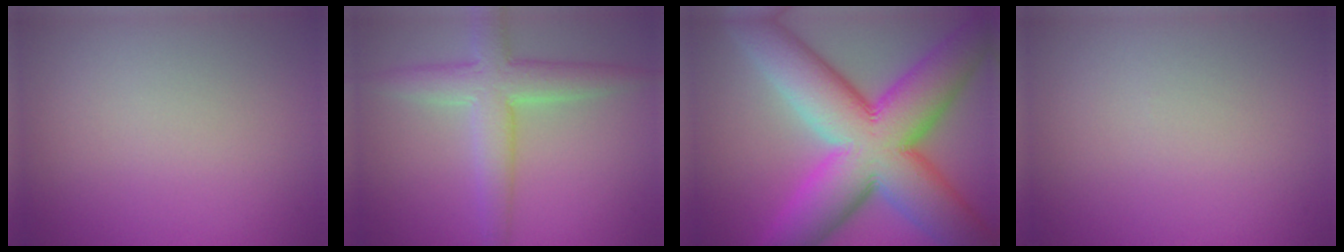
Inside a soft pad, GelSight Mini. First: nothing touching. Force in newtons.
{"total": 5.2, "press": 5.1, "slide": 0.3}
{"total": 16.4, "press": 16.4, "slide": 0.5}
{"total": 0.0}